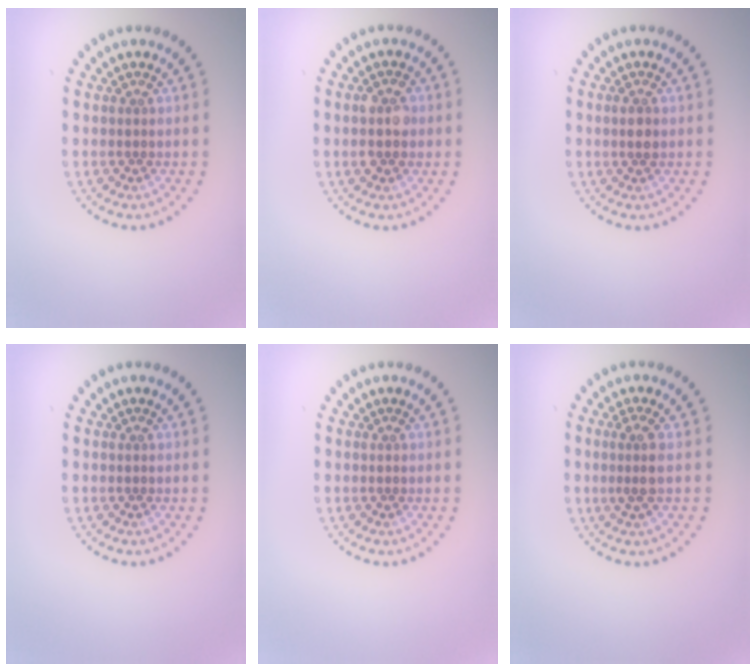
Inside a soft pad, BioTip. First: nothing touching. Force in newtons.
{"total": 2.8, "press": 2.8, "slide": 0.2}
{"total": 1.3, "press": 1.2, "slide": 0.3}
{"total": 0.0}
{"total": 0.0}
{"total": 2.0, "press": 1.6, "slide": 1.2}